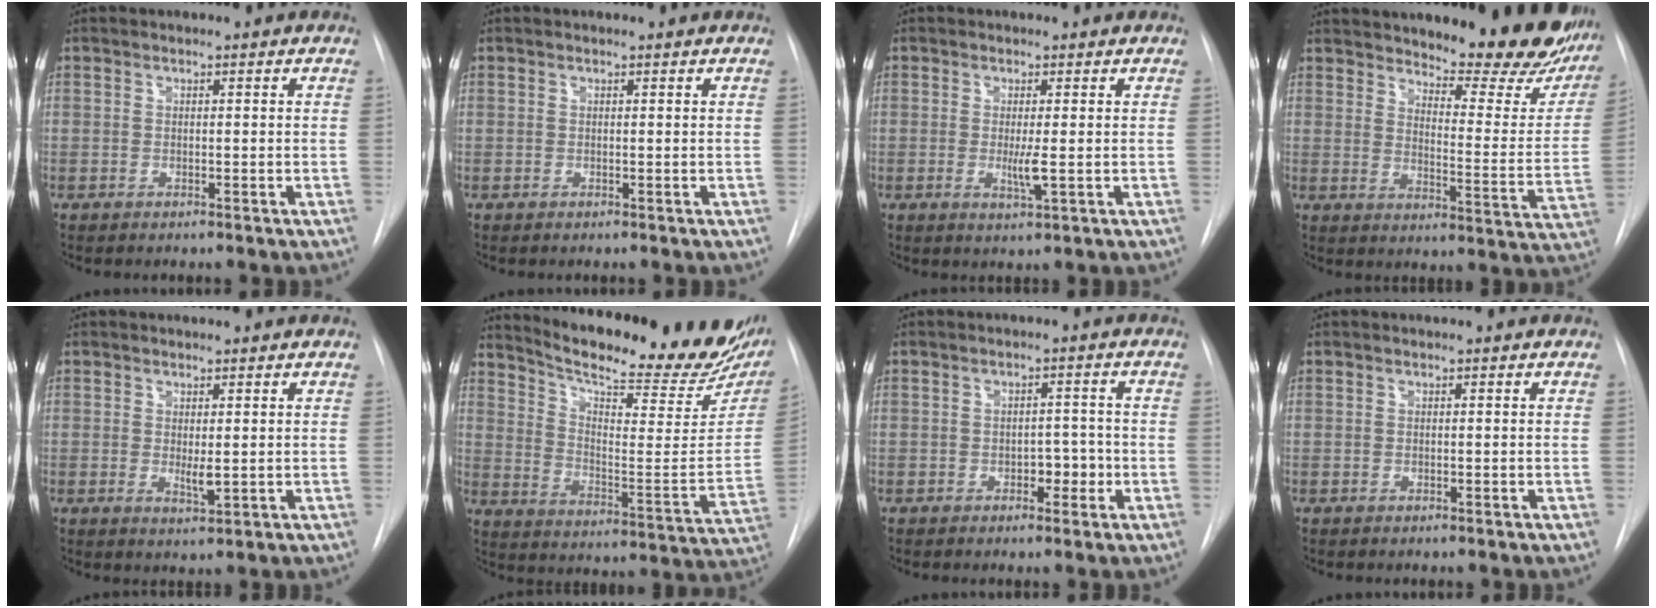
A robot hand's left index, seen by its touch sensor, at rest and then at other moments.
{"total": 0.7, "force": [0.7, 0.1, -0.1], "torque": [-0.005, 0.006, 0.009]}
{"total": 2.6, "force": [-0.1, 0.1, 2.5], "torque": [-0.050, -0.007, 0.000]}
{"total": 22.1, "force": [19.2, 4.8, 9.9], "torque": [-0.126, -0.062, 0.238]}
{"total": 2.1, "force": [0.4, 0.6, 2.0], "torque": [-0.035, -0.008, 0.013]}
{"total": 26.9, "force": [22.7, 5.6, 13.3], "torque": [-0.201, -0.061, 0.296]}
{"total": 2.7, "force": [-0.9, 1.6, 2.0], "torque": [-0.018, 0.007, -0.011]}
{"total": 0.0}